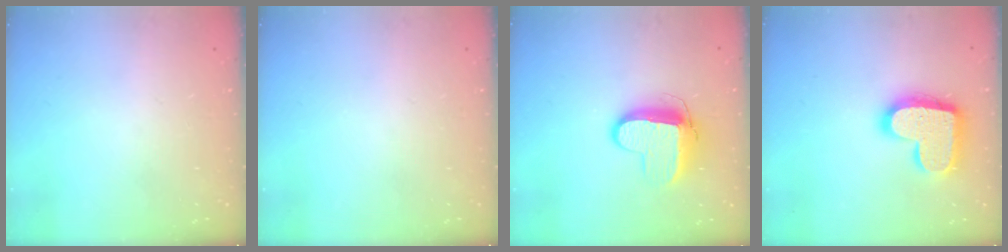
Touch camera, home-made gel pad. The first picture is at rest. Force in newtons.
{"total": 0.0}
{"total": 10.4, "press": 10.3, "slide": 0.9}
{"total": 18.3, "press": 18.2, "slide": 1.1}